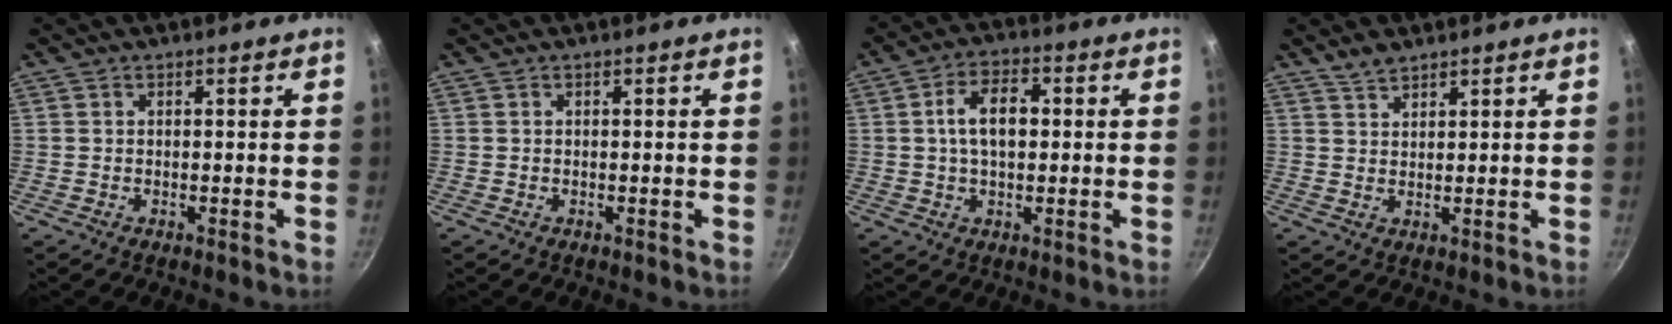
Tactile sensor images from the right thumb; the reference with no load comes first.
{"total": 0.0}
{"total": 8.2, "force": [0.8, 4.8, 6.6], "torque": [-0.099, 0.020, 0.007]}
{"total": 2.7, "force": [2.4, 1.1, 0.8], "torque": [-0.012, -0.010, 0.047]}